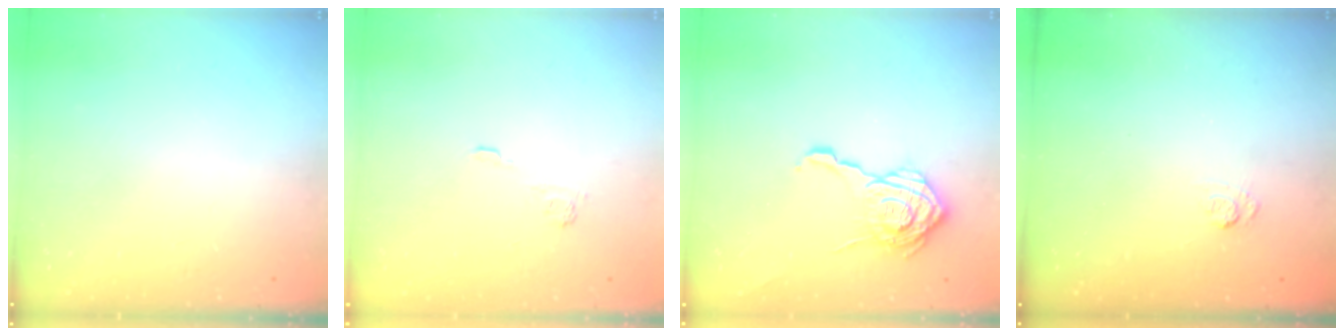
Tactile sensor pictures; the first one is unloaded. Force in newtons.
{"total": 2.3, "press": 1.8, "slide": 1.3}
{"total": 18.1, "press": 18.1, "slide": 0.8}
{"total": 2.7, "press": 2.3, "slide": 1.5}